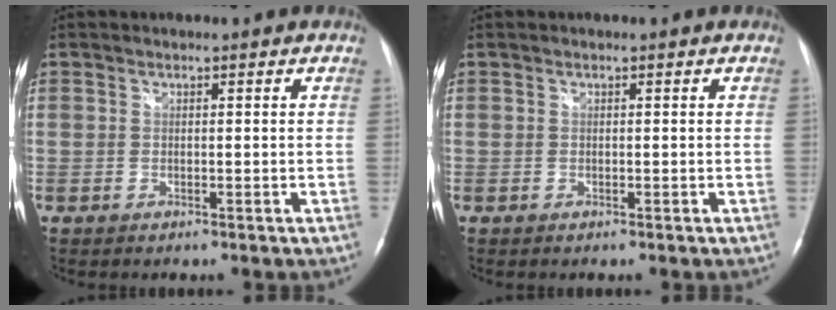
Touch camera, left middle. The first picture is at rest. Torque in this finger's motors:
{"motor_torque": [-0.02, -0.11, 0.02, -0.01]}